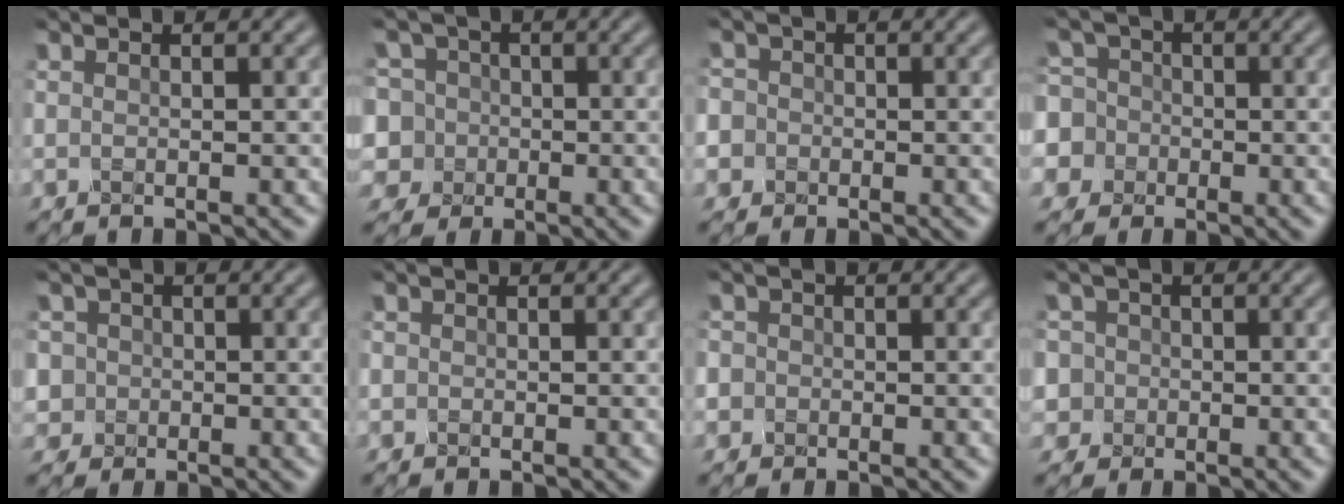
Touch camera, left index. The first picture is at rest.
{"total": 8.4, "force": [0.4, 7.9, 2.9], "torque": [-0.064, 0.031, -0.036]}
{"total": 4.8, "force": [-1.0, 4.5, 1.4], "torque": [-0.031, 0.011, -0.053]}
{"total": 8.7, "force": [-2.2, 8.1, 2.4], "torque": [-0.069, 0.016, -0.083]}
{"total": 4.6, "force": [0.3, 4.4, 1.2], "torque": [-0.025, 0.028, -0.013]}
{"total": 0.6, "force": [-0.2, 0.6, 0.1], "torque": [0.002, -0.005, -0.005]}
{"total": 2.6, "force": [-0.1, 2.4, 0.7], "torque": [-0.002, 0.013, -0.028]}
{"total": 5.9, "force": [-0.1, 5.6, 1.6], "torque": [-0.038, 0.029, -0.029]}